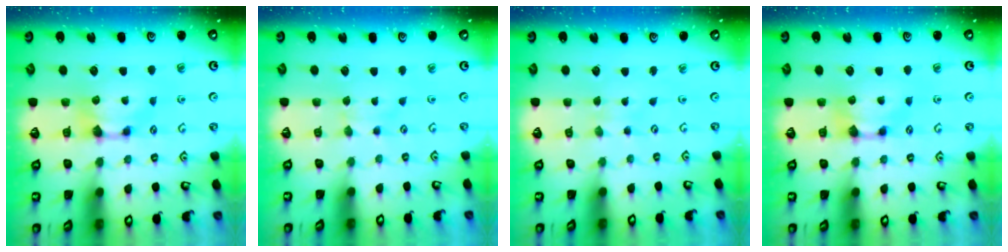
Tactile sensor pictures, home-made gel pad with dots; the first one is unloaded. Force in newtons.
{"total": 2.5, "press": 2.4, "slide": 0.5}
{"total": 3.0, "press": 3.0, "slide": 0.1}
{"total": 0.0}